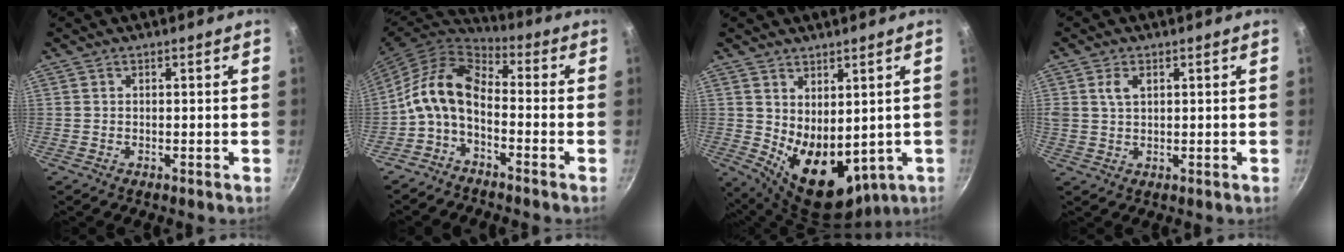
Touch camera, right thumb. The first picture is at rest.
{"total": 11.4, "force": [-2.8, 6.6, 8.8], "torque": [-0.174, 0.047, -0.069]}
{"total": 11.6, "force": [0.6, 7.3, 9.0], "torque": [-0.109, -0.029, 0.038]}
{"total": 3.3, "force": [1.2, 2.0, 2.3], "torque": [-0.035, -0.003, 0.023]}